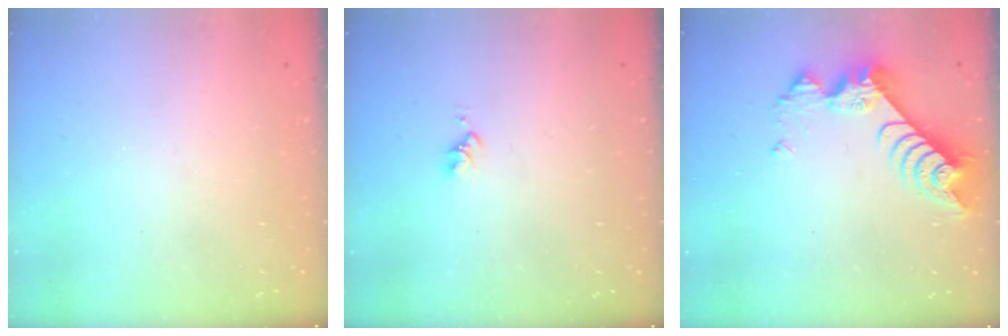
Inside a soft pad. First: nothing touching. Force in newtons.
{"total": 2.6, "press": 2.6, "slide": 0.4}
{"total": 9.3, "press": 9.3, "slide": 1.0}